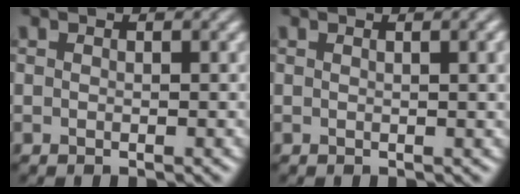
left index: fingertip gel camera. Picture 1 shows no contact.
{"total": 3.3, "force": [1.1, 1.2, 2.9], "torque": [-0.020, 0.007, 0.005]}